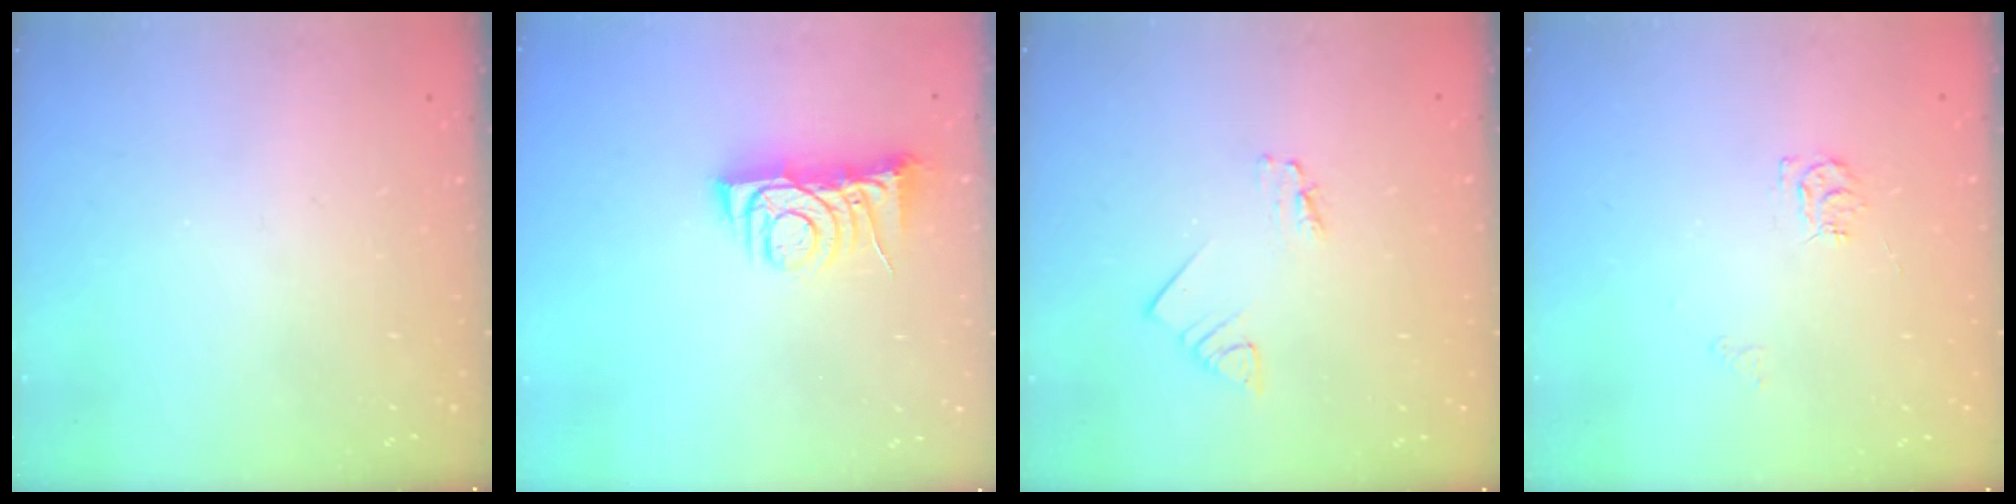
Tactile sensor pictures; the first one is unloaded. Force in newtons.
{"total": 6.7, "press": 6.7, "slide": 1.0}
{"total": 2.4, "press": 2.4, "slide": 0.1}
{"total": 4.9, "press": 4.9, "slide": 0.4}